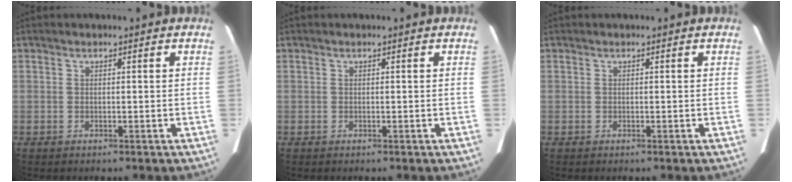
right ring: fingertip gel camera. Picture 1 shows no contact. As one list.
[{"total": 0.0}, {"total": 0.0}]